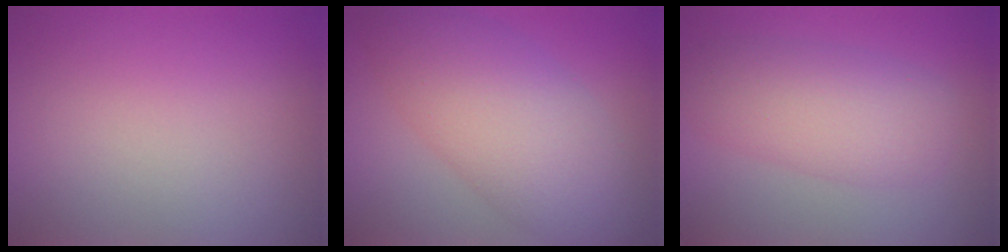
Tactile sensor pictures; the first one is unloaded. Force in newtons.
{"total": 8.6, "press": 8.5, "slide": 0.5}
{"total": 5.5, "press": 5.5, "slide": 0.2}